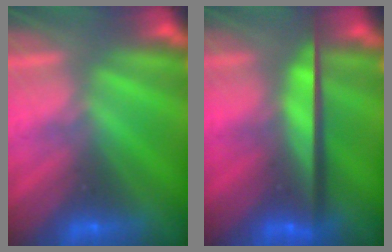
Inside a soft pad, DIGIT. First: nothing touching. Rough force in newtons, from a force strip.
{"total": 14.6}